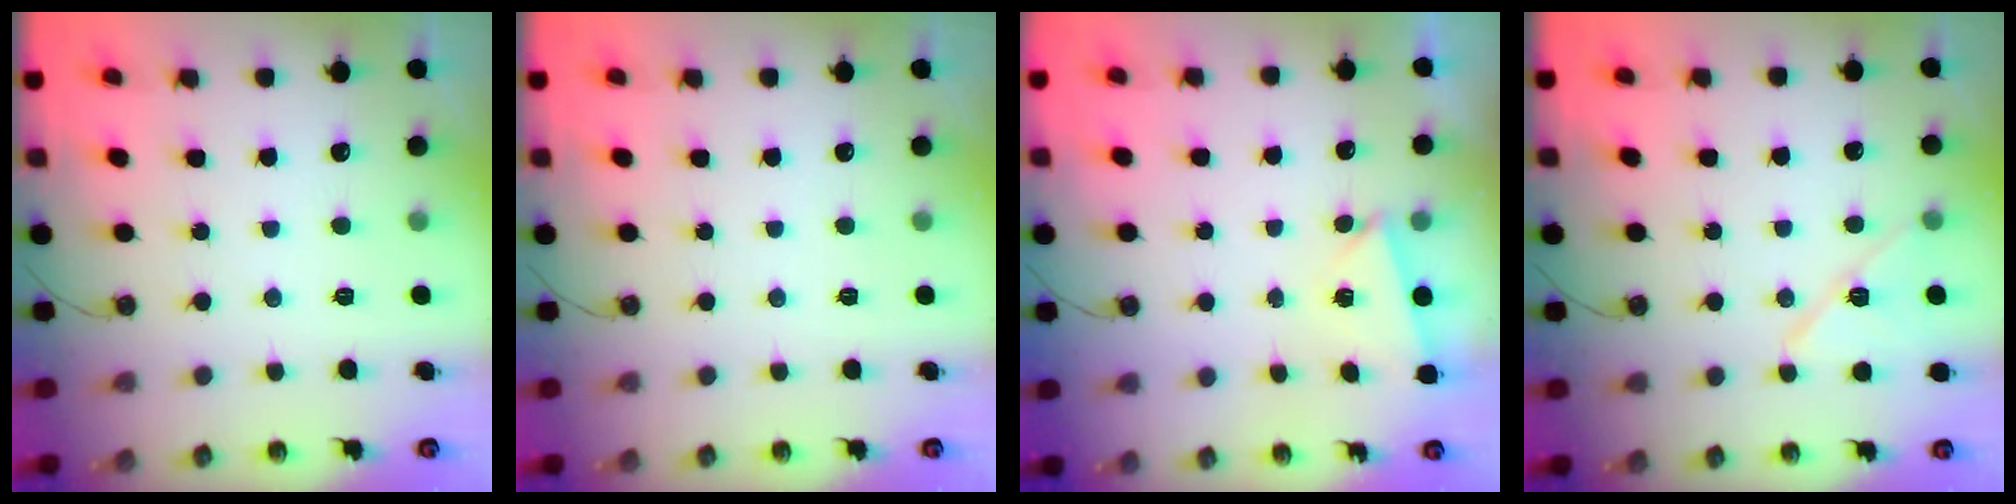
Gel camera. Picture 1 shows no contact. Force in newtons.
{"total": 0.0}
{"total": 2.6, "press": 1.9, "slide": 1.8}
{"total": 10.9, "press": 10.8, "slide": 1.4}